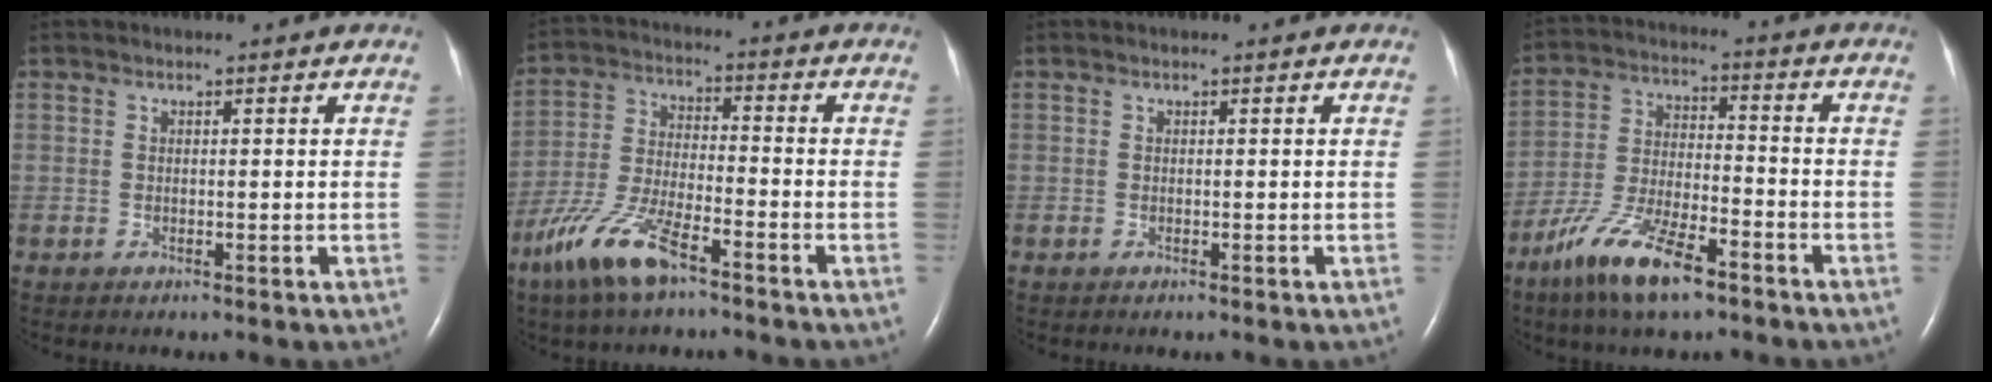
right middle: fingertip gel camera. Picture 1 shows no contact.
{"total": 10.5, "force": [-6.9, 2.4, 7.5], "torque": [-0.169, -0.013, -0.135]}
{"total": 0.0}
{"total": 12.0, "force": [-7.9, 2.9, 8.5], "torque": [-0.176, -0.015, -0.150]}